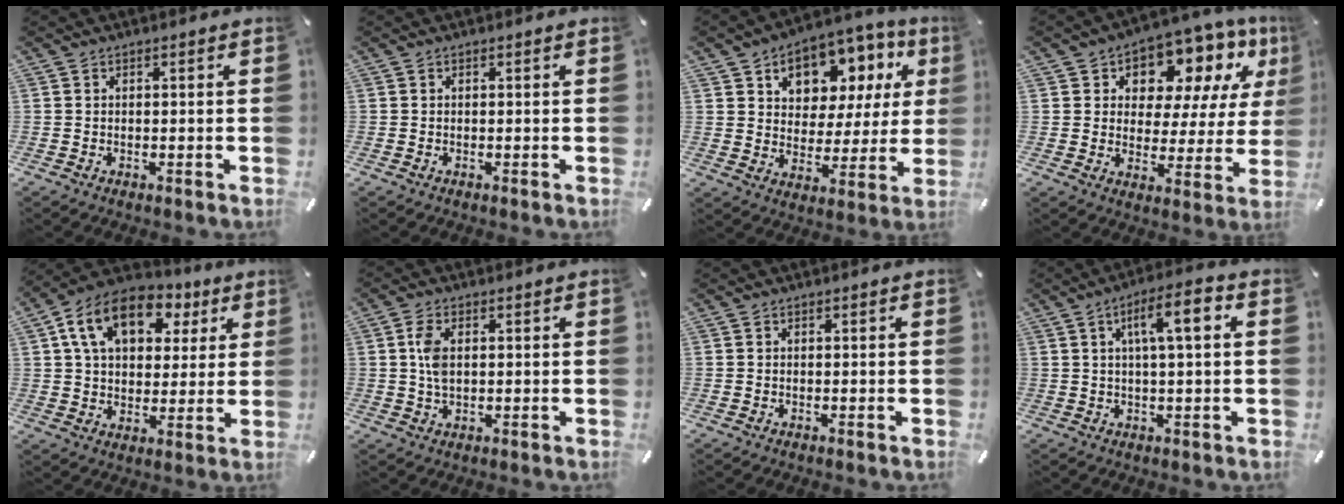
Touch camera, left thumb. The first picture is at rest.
{"total": 0.0}
{"total": 12.2, "force": [5.7, 9.2, 5.6], "torque": [-0.082, -0.035, 0.100]}
{"total": 11.6, "force": [8.3, 6.6, 4.7], "torque": [-0.083, -0.067, 0.146]}
{"total": 14.5, "force": [6.5, 10.1, 8.1], "torque": [-0.146, -0.008, 0.120]}
{"total": 4.6, "force": [0.8, 2.6, 3.7], "torque": [-0.093, 0.003, 0.008]}
{"total": 0.0}
{"total": 8.8, "force": [2.5, 2.0, 8.2], "torque": [-0.136, -0.002, 0.034]}